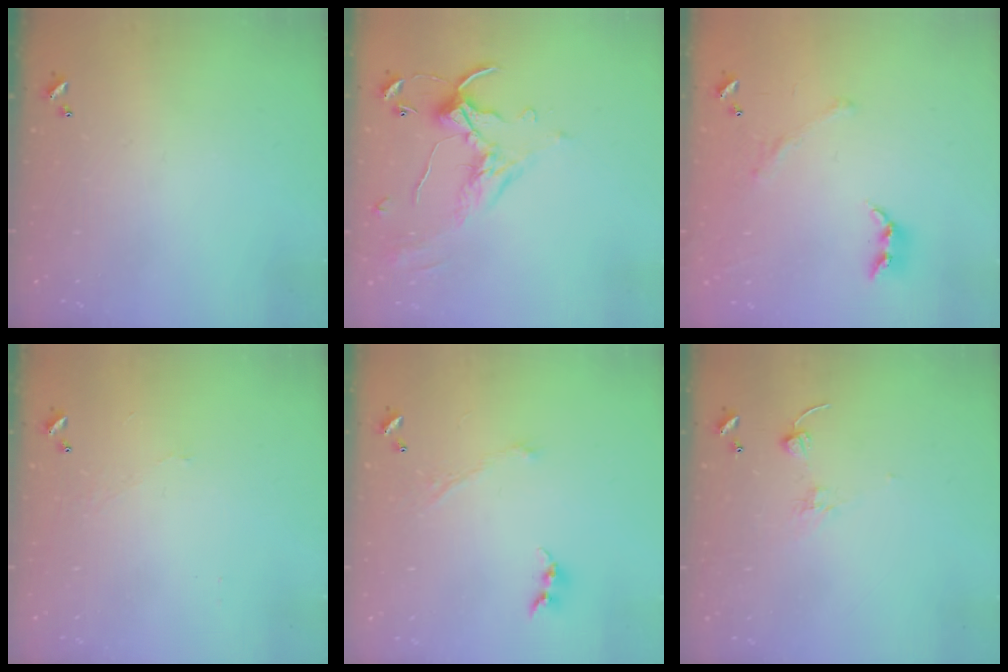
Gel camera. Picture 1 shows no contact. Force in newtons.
{"total": 1.1, "press": 0.5, "slide": 1.0}
{"total": 2.3, "press": 2.0, "slide": 1.0}
{"total": 0.0}
{"total": 1.1, "press": 1.0, "slide": 0.6}
{"total": 1.7, "press": 1.5, "slide": 0.7}